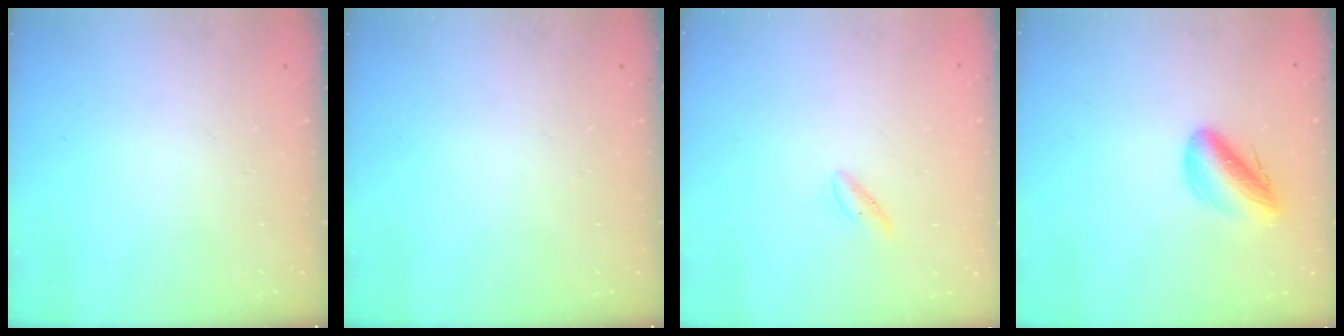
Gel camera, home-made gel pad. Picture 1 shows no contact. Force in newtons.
{"total": 0.0}
{"total": 1.8, "press": 1.6, "slide": 0.9}
{"total": 9.9, "press": 9.5, "slide": 2.6}